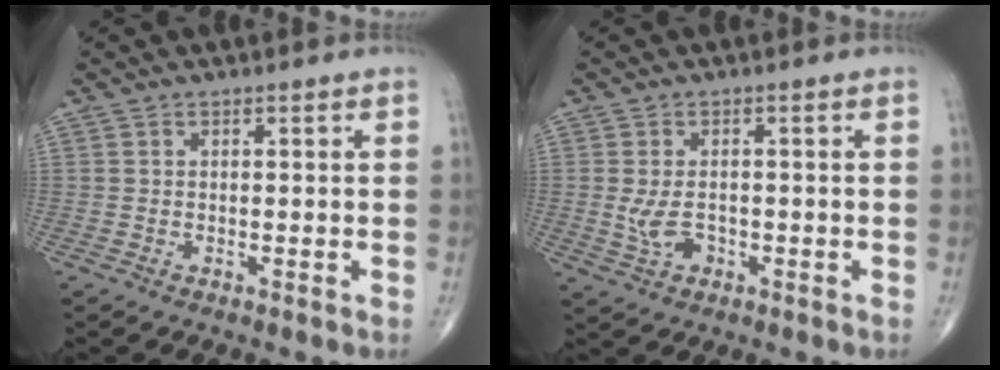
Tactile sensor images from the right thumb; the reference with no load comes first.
{"total": 4.0, "force": [-0.7, 2.6, 3.0], "torque": [-0.061, 0.000, -0.008]}